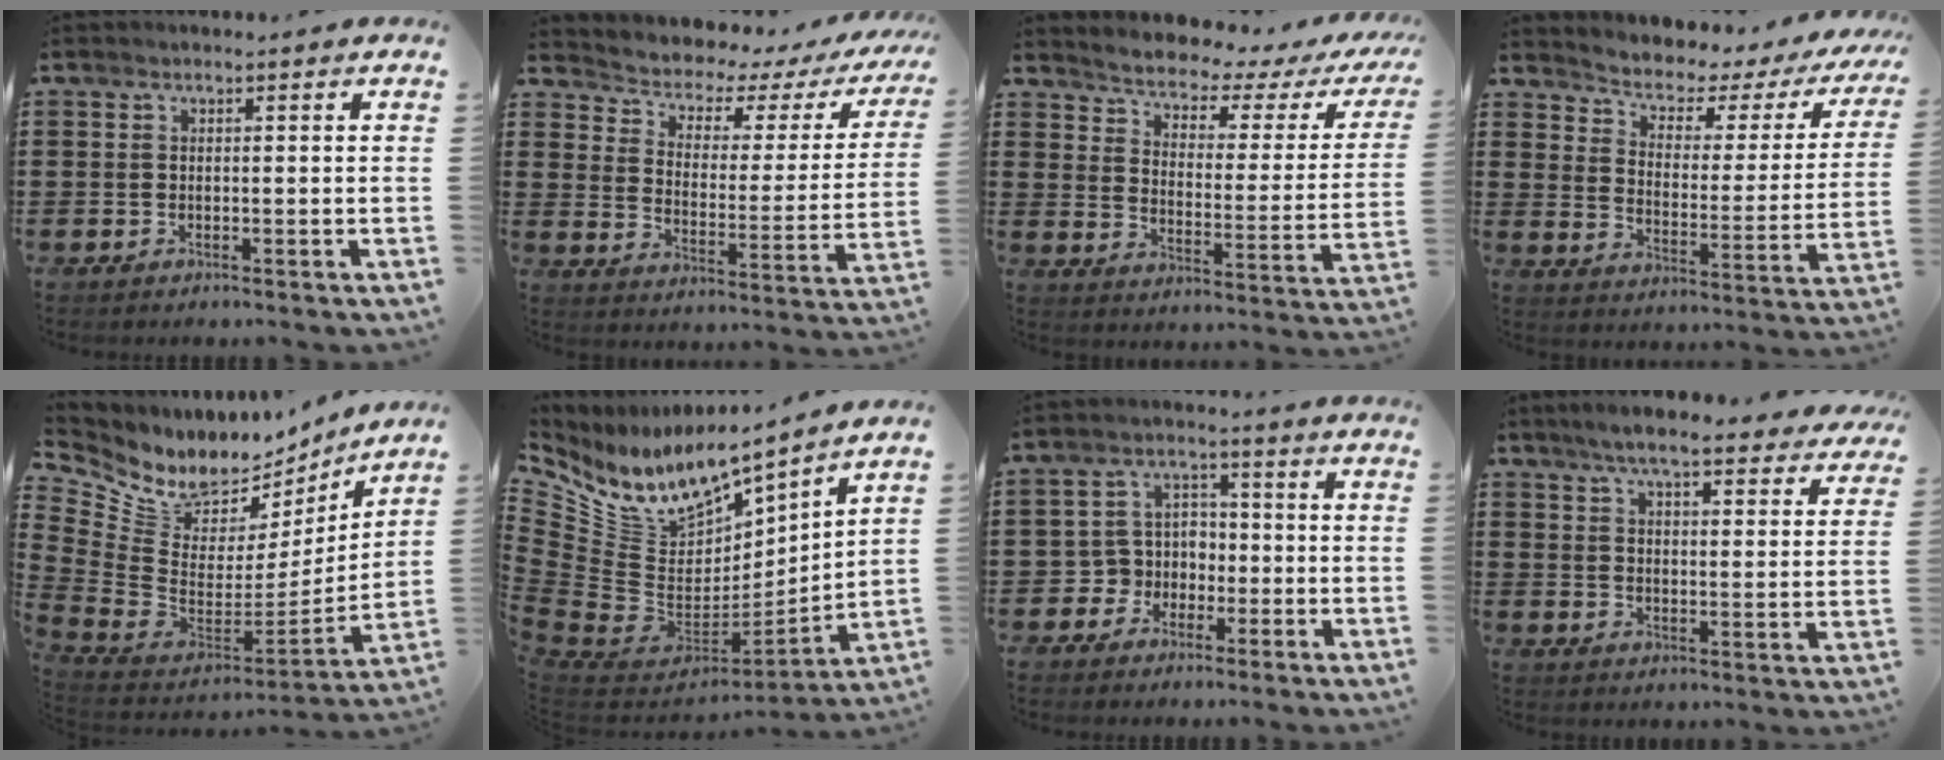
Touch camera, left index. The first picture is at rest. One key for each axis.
{"total": 3.2, "fx": 2.7, "fy": 1.5, "fz": 1.0, "tx": -0.041, "ty": -0.027, "tz": 0.036}
{"total": 2.7, "fx": 2.6, "fy": 0.5, "fz": 0.8, "tx": -0.036, "ty": -0.027, "tz": 0.033}
{"total": 2.7, "fx": 2.0, "fy": 1.4, "fz": 1.2, "tx": -0.041, "ty": -0.024, "tz": 0.023}
{"total": 6.8, "fx": 4.9, "fy": 4.2, "fz": 2.1, "tx": -0.087, "ty": -0.055, "tz": 0.090}
{"total": 9.7, "fx": 6.4, "fy": 5.9, "fz": 4.3, "tx": -0.142, "ty": -0.069, "tz": 0.112}
{"total": 4.7, "fx": -1.8, "fy": 4.2, "fz": 0.9, "tx": -0.041, "ty": 0.009, "tz": -0.041}
{"total": 6.2, "fx": 5.7, "fy": 0.3, "fz": 2.6, "tx": -0.072, "ty": -0.024, "tz": 0.098}